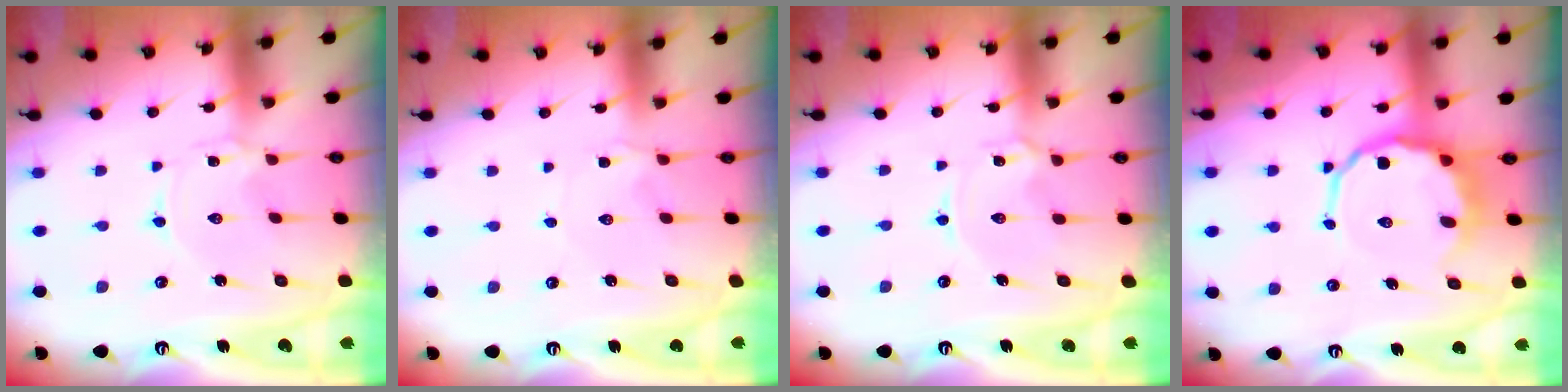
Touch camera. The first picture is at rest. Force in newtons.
{"total": 1.8, "press": 1.8, "slide": 0.4}
{"total": 2.4, "press": 2.4, "slide": 0.4}
{"total": 8.8, "press": 8.2, "slide": 3.1}